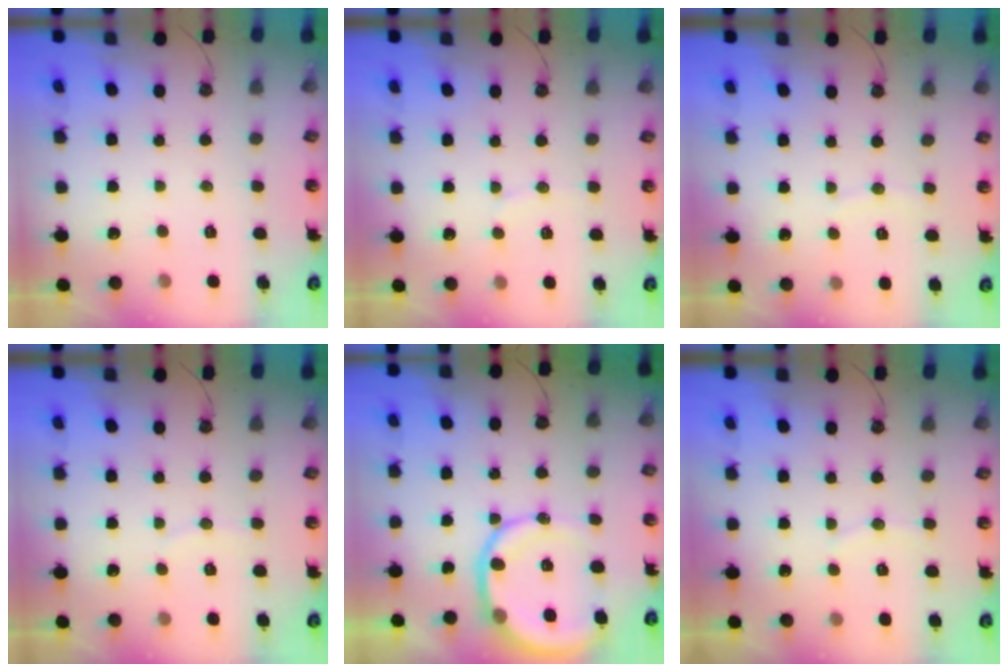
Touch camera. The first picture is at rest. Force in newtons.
{"total": 6.0, "press": 6.0, "slide": 0.4}
{"total": 2.9, "press": 2.9, "slide": 0.3}
{"total": 2.3, "press": 2.3, "slide": 0.3}
{"total": 13.1, "press": 13.0, "slide": 1.5}
{"total": 4.4, "press": 4.3, "slide": 0.9}